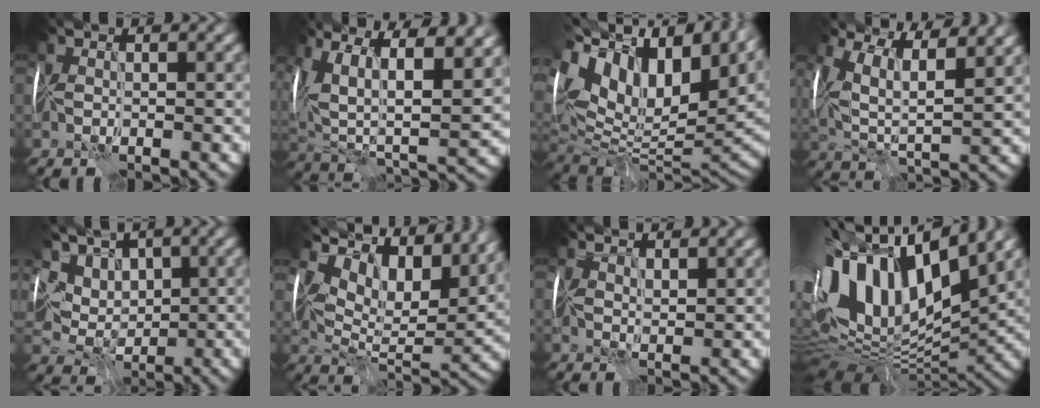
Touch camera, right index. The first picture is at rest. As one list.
[{"total": 16.4, "force": [6.5, 8.2, 12.6], "torque": [-0.226, 0.028, 0.121]}, {"total": 18.3, "force": [6.3, 10.0, 13.9], "torque": [-0.261, 0.007, 0.153]}, {"total": 8.9, "force": [5.0, 4.0, 6.1], "torque": [-0.109, 0.006, 0.085]}, {"total": 8.5, "force": [3.8, 6.3, 4.3], "torque": [-0.091, 0.011, 0.059]}, {"total": 13.1, "force": [8.5, 6.0, 8.1], "torque": [-0.162, 0.031, 0.153]}, {"total": 2.8, "force": [2.5, 0.7, 1.2], "torque": [-0.028, 0.004, 0.043]}, {"total": 14.9, "force": [5.4, 6.8, 12.1], "torque": [-0.238, 0.027, 0.090]}]